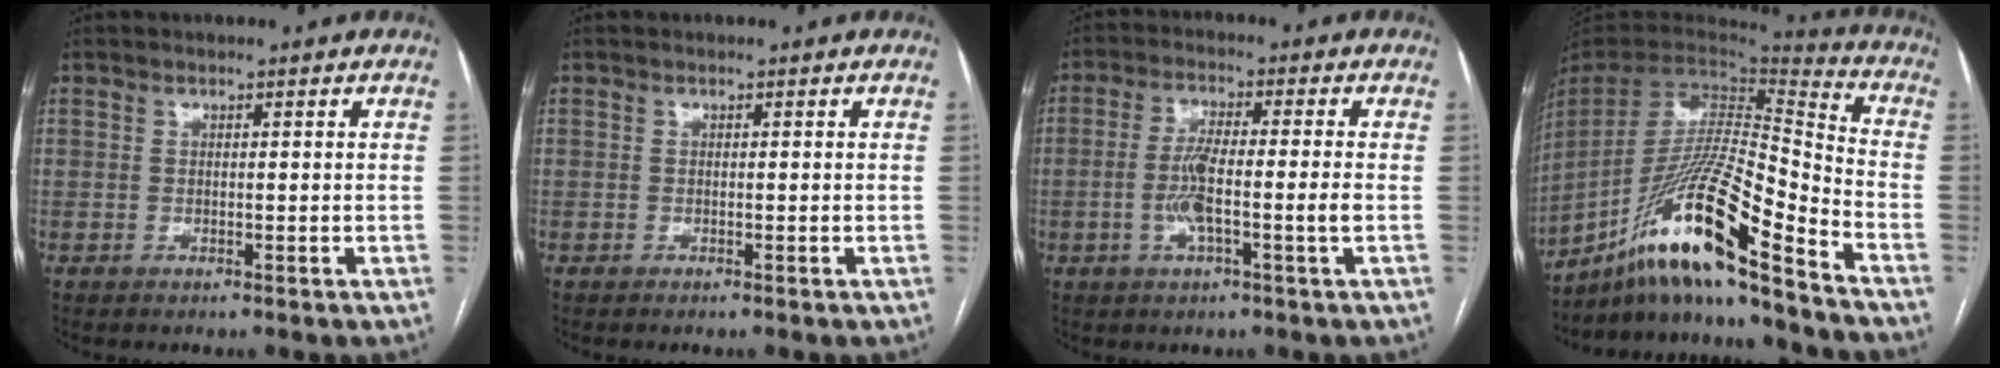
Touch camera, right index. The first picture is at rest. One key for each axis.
{"total": 0.0}
{"total": 6.6, "fx": -1.5, "fy": 0.2, "fz": 6.4, "tx": -0.127, "ty": 0.005, "tz": -0.028}
{"total": 20.6, "fx": -14.9, "fy": 0.2, "fz": 14.3, "tx": -0.295, "ty": -0.009, "tz": -0.276}